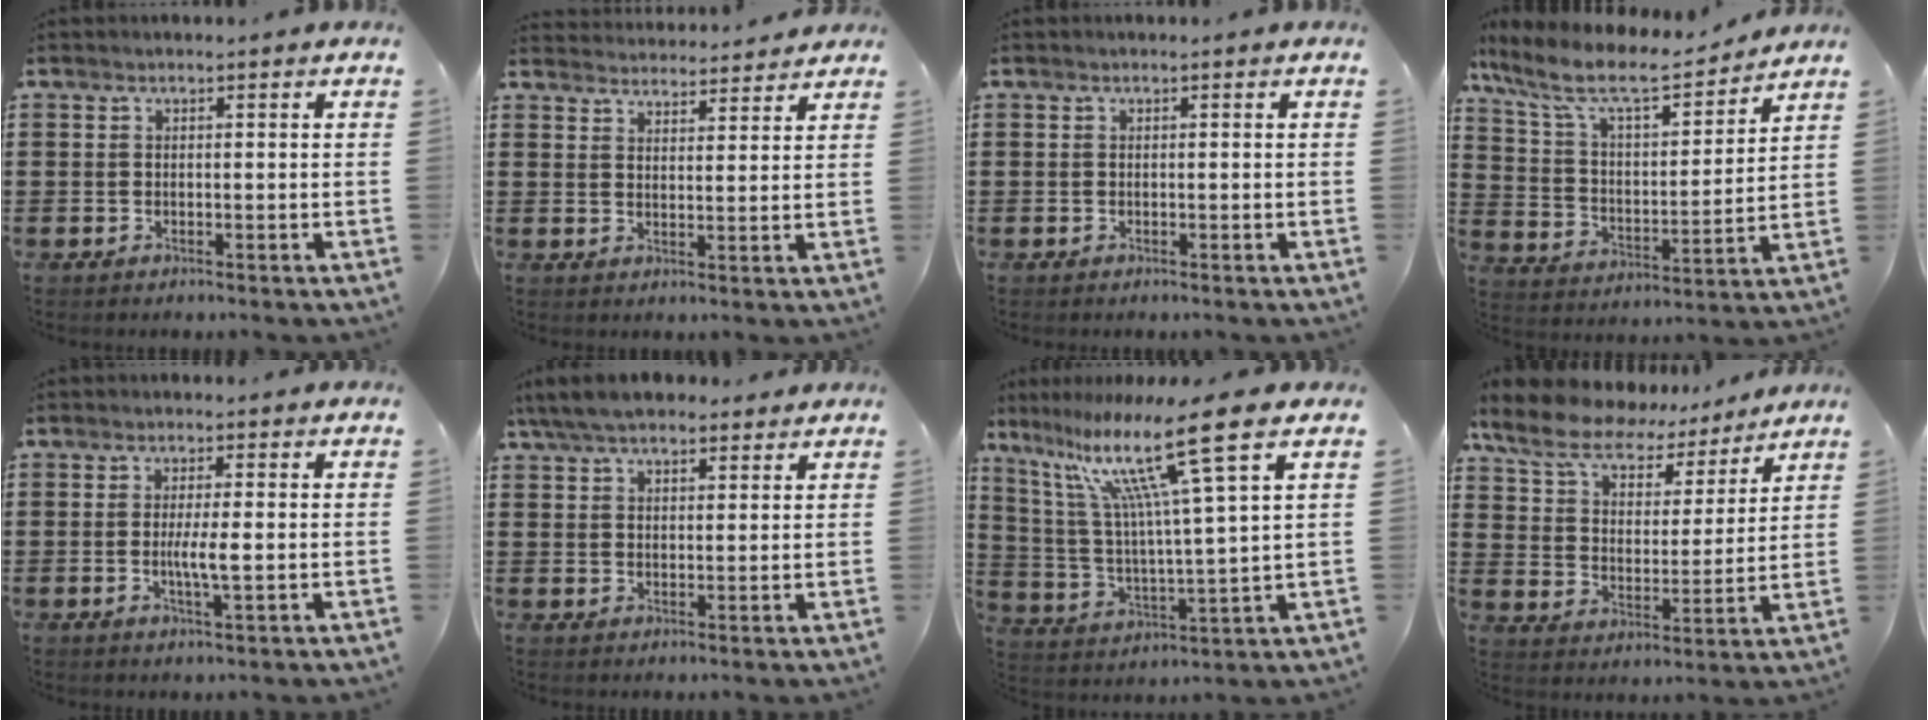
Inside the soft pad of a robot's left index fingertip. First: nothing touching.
{"total": 3.6, "force": [3.6, 0.2, 0.0], "torque": [-0.013, -0.017, 0.065]}
{"total": 0.0}
{"total": 9.6, "force": [7.9, 2.1, 5.1], "torque": [-0.131, -0.042, 0.132]}
{"total": 3.7, "force": [-0.1, 0.3, 3.7], "torque": [-0.072, -0.007, -0.006]}
{"total": 6.3, "force": [5.2, 2.0, 2.9], "torque": [-0.072, -0.002, 0.098]}
{"total": 15.4, "force": [9.7, 0.7, 11.9], "torque": [-0.247, -0.046, 0.149]}
{"total": 9.1, "force": [8.0, 2.8, 3.4], "torque": [-0.103, -0.037, 0.142]}